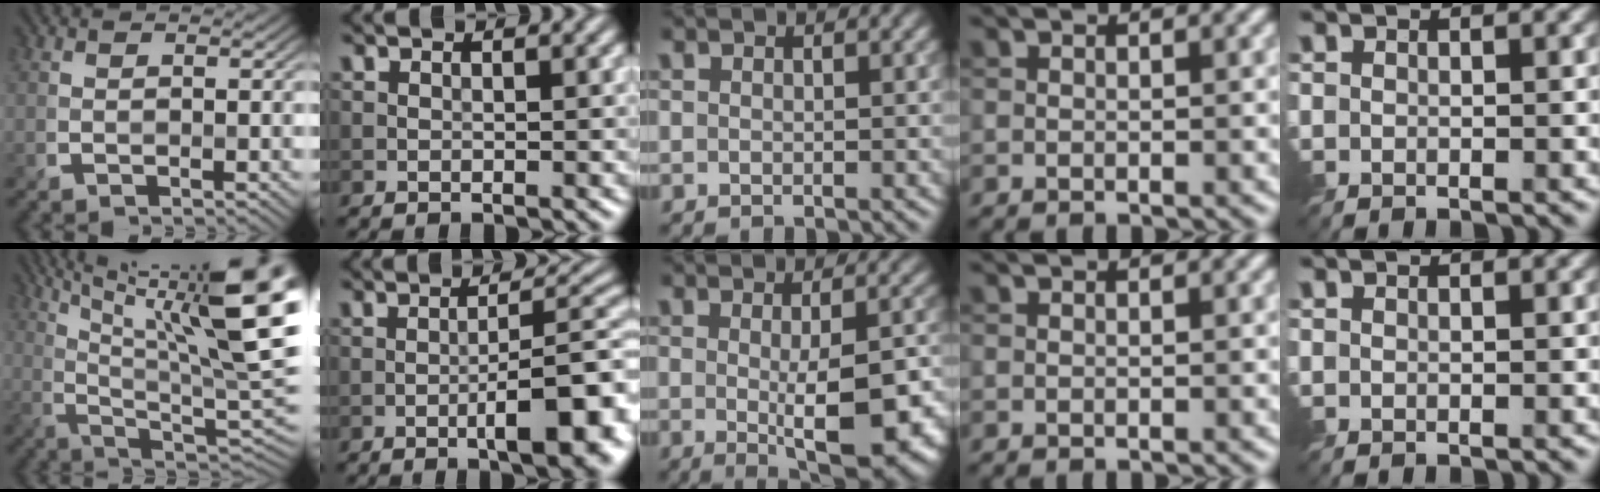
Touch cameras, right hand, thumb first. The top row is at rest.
{"thumb": {"total": 19.2, "force": [8.4, 5.3, 16.4], "torque": [-0.239, 0.010, 0.139]}, "index": {"total": 8.8, "force": [-3.1, 2.2, 7.9], "torque": [-0.105, 0.009, -0.045]}, "middle": {"total": 8.2, "force": [-1.4, 2.5, 7.6], "torque": [-0.104, -0.019, -0.012]}}